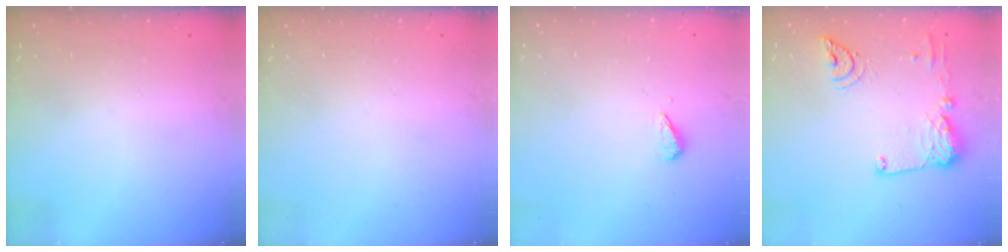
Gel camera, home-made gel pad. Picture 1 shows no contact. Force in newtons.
{"total": 0.0}
{"total": 3.0, "press": 2.9, "slide": 0.6}
{"total": 14.2, "press": 14.0, "slide": 1.8}